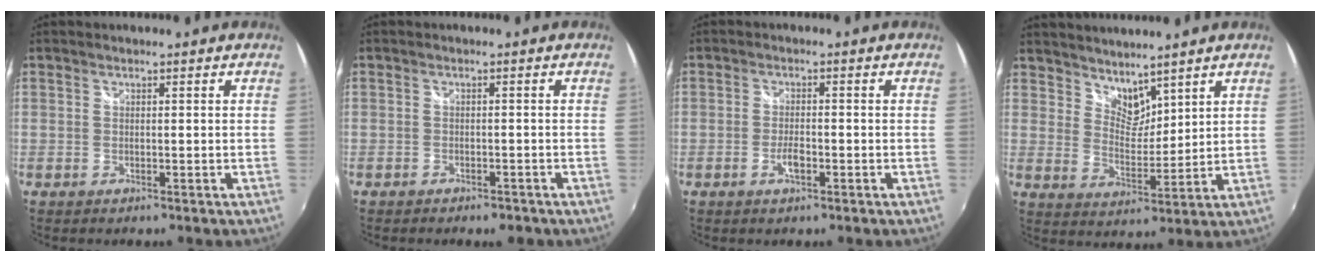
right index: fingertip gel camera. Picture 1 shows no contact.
{"total": 3.6, "force": [-2.8, 1.7, 1.4], "torque": [-0.033, -0.010, -0.039]}
{"total": 2.9, "force": [-1.3, 1.1, 2.3], "torque": [-0.050, -0.002, -0.025]}
{"total": 6.2, "force": [5.4, 2.5, 1.7], "torque": [-0.016, 0.000, 0.100]}